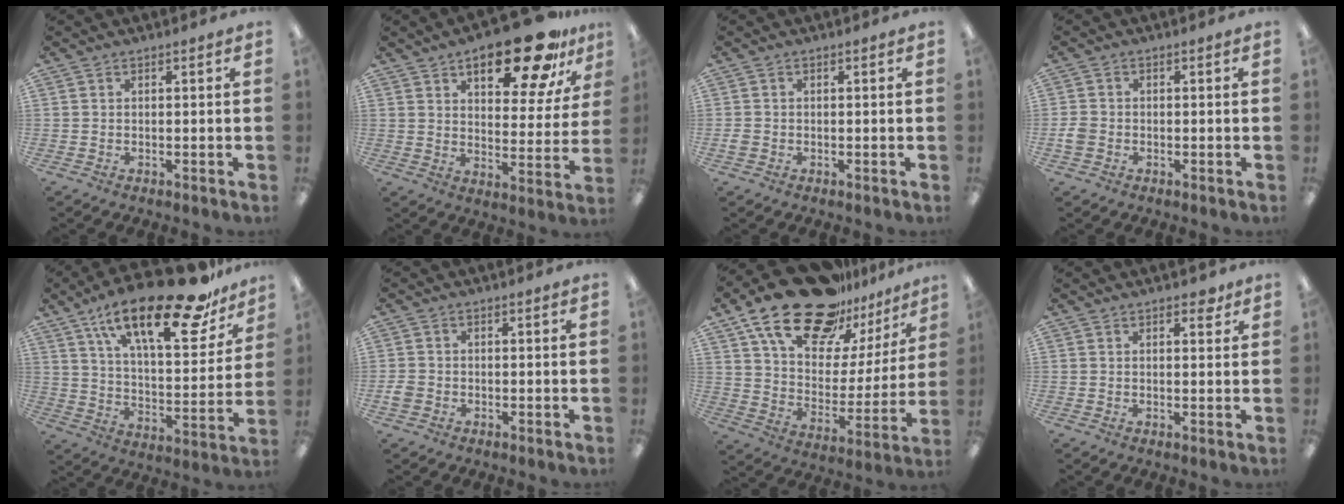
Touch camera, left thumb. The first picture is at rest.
{"total": 20.0, "force": [13.0, 7.9, 13.1], "torque": [-0.170, -0.073, 0.203]}
{"total": 1.7, "force": [-0.3, 1.4, 0.9], "torque": [-0.014, 0.004, -0.005]}
{"total": 2.8, "force": [-0.9, 2.3, 1.3], "torque": [-0.020, 0.007, -0.016]}
{"total": 25.5, "force": [17.6, 8.3, 16.5], "torque": [-0.245, -0.107, 0.285]}
{"total": 2.6, "force": [-0.8, 2.2, 1.2], "torque": [-0.018, 0.007, -0.015]}
{"total": 24.4, "force": [17.9, 11.1, 12.4], "torque": [-0.214, -0.113, 0.314]}
{"total": 2.5, "force": [1.8, 1.2, 1.4], "torque": [-0.013, -0.004, 0.027]}